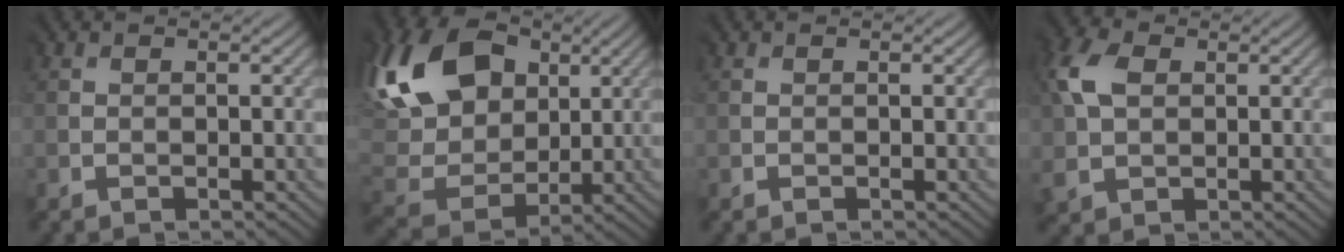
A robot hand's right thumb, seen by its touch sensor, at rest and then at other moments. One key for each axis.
{"total": 15.7, "fx": 6.8, "fy": 10.9, "fz": 9.1, "tx": -0.230, "ty": 0.039, "tz": 0.125}
{"total": 0.0}
{"total": 6.1, "fx": 1.7, "fy": 4.6, "fz": 3.6, "tx": -0.117, "ty": 0.007, "tz": 0.028}